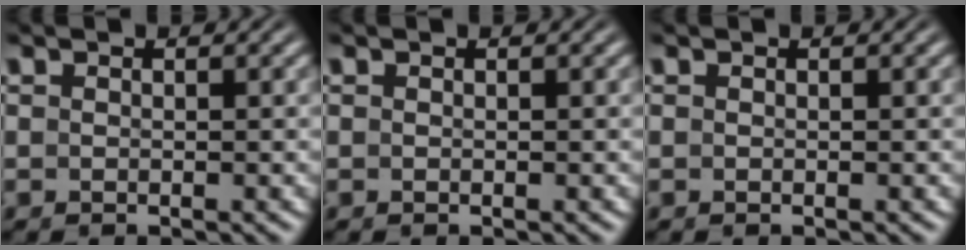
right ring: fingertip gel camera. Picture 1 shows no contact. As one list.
[{"total": 0.0}, {"total": 0.0}]